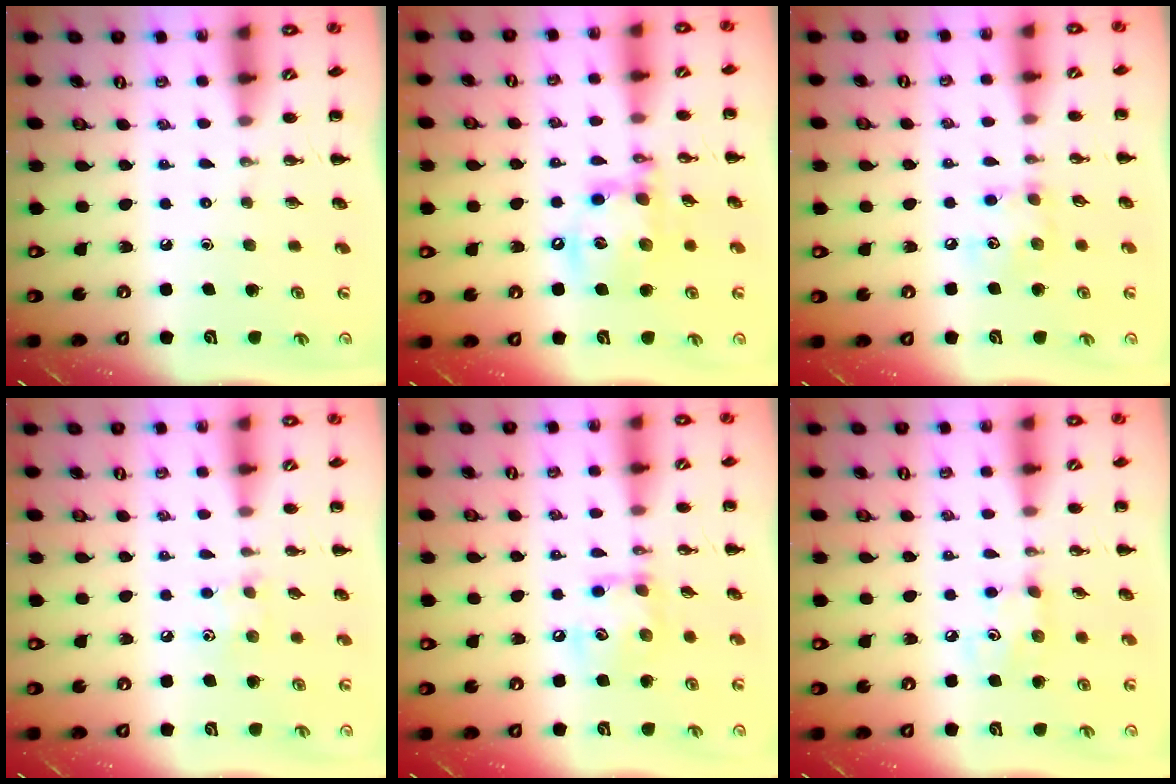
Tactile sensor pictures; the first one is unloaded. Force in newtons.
{"total": 14.6, "press": 14.3, "slide": 2.9}
{"total": 6.3, "press": 6.3, "slide": 0.4}
{"total": 6.4, "press": 6.2, "slide": 1.6}
{"total": 10.1, "press": 10.1, "slide": 0.6}
{"total": 3.4, "press": 3.3, "slide": 0.6}